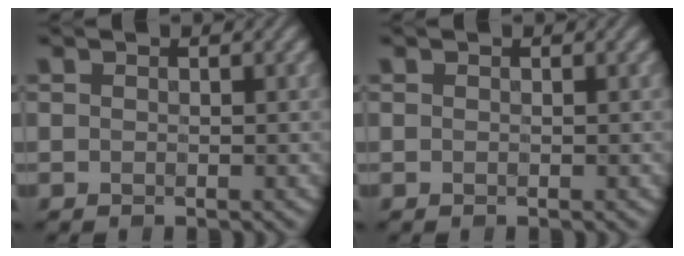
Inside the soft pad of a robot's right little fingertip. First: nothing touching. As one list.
[{"total": 0.0}]